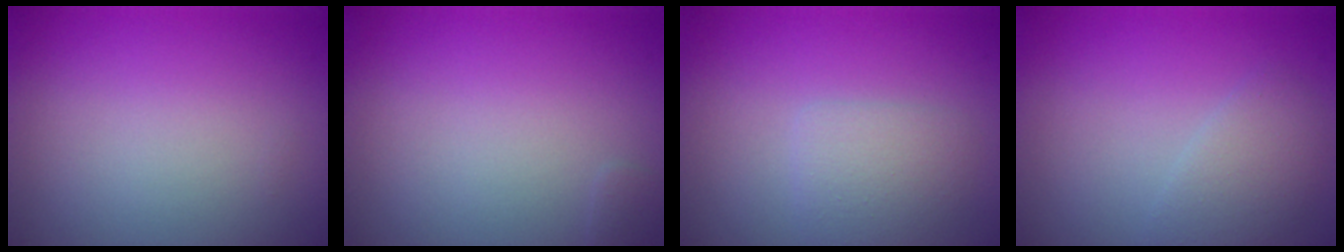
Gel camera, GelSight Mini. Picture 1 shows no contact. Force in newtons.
{"total": 0.5, "press": 0.5, "slide": 0.0}
{"total": 2.2, "press": 2.2, "slide": 0.1}
{"total": 2.3, "press": 2.3, "slide": 0.1}